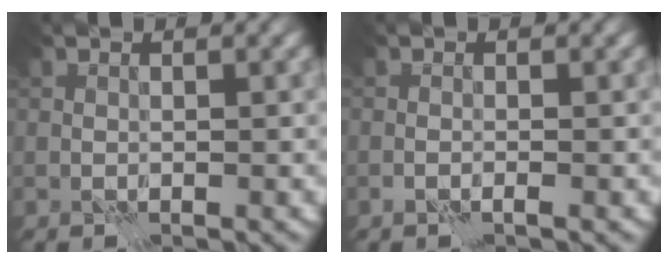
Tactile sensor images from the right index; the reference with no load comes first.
{"total": 0.7, "force": [0.2, -0.6, 0.2], "torque": [-0.003, 0.002, 0.001]}